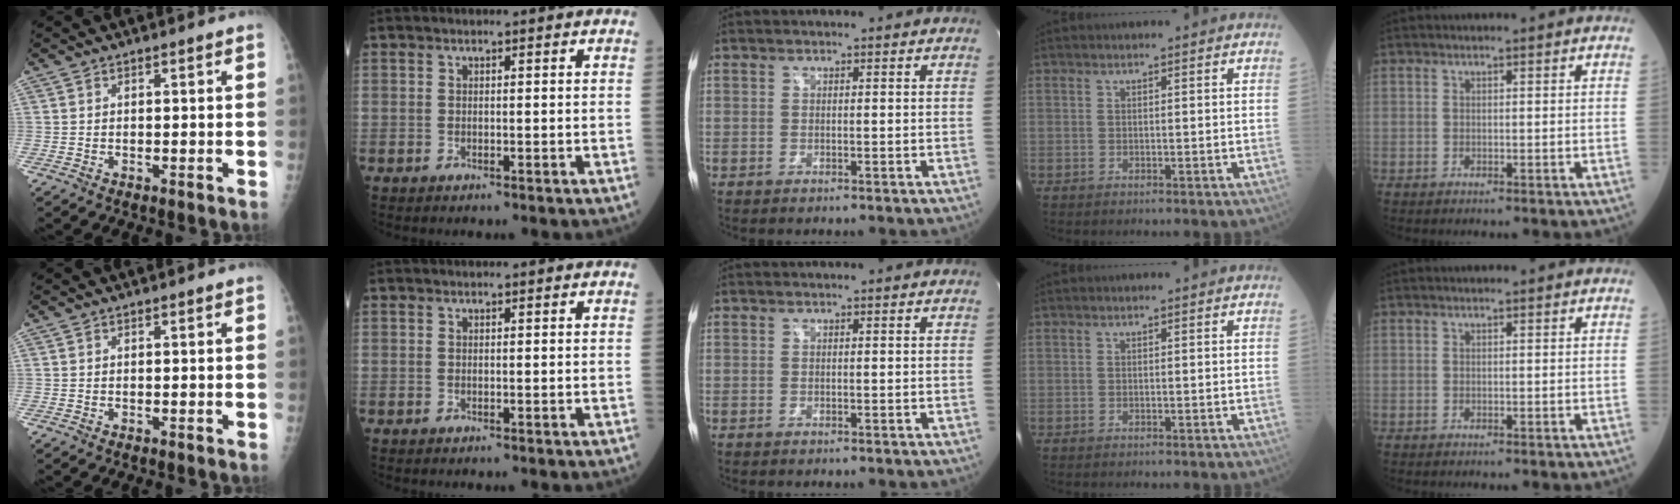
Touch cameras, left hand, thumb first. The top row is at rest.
{}